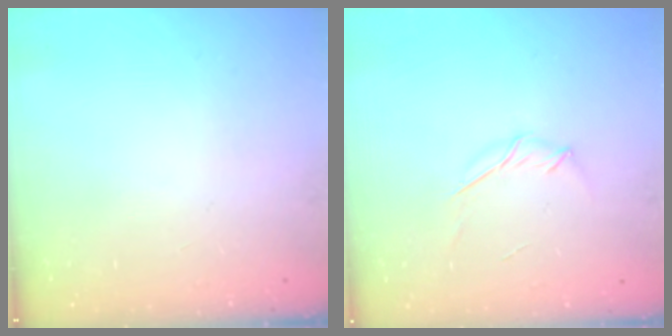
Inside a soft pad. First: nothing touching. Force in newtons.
{"total": 4.0, "press": 3.9, "slide": 0.9}